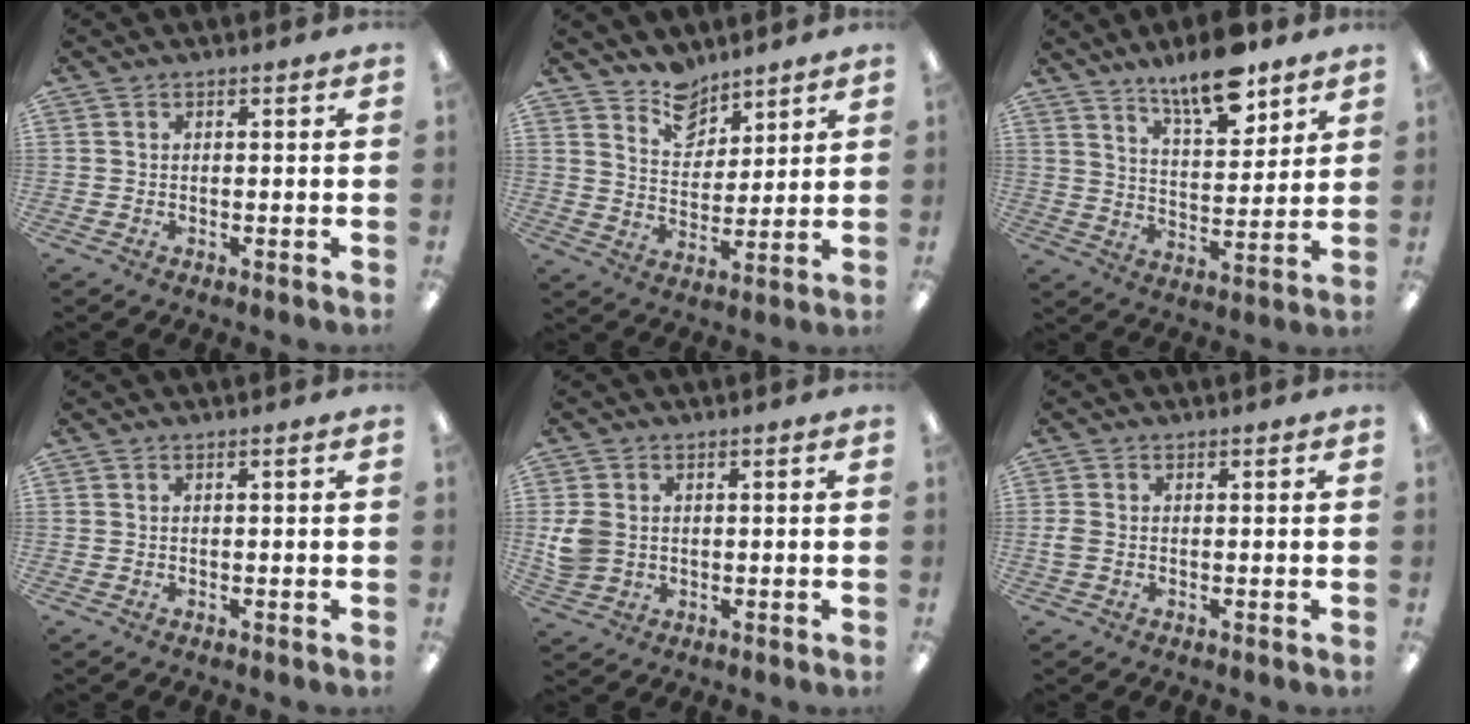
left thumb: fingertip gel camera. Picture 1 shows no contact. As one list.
[{"total": 8.9, "force": [7.6, 4.5, 1.5], "torque": [-0.028, -0.050, 0.144]}, {"total": 12.6, "force": [9.8, 3.9, 6.9], "torque": [-0.101, -0.055, 0.169]}, {"total": 0.0}, {"total": 5.5, "force": [0.6, 4.7, 2.9], "torque": [-0.060, 0.005, 0.012]}, {"total": 2.0, "force": [-0.2, 1.3, 1.5], "torque": [-0.034, 0.002, -0.006]}]